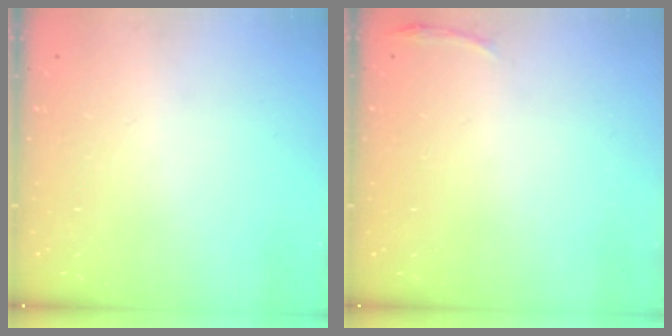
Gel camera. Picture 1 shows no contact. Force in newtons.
{"total": 3.0, "press": 1.9, "slide": 2.3}